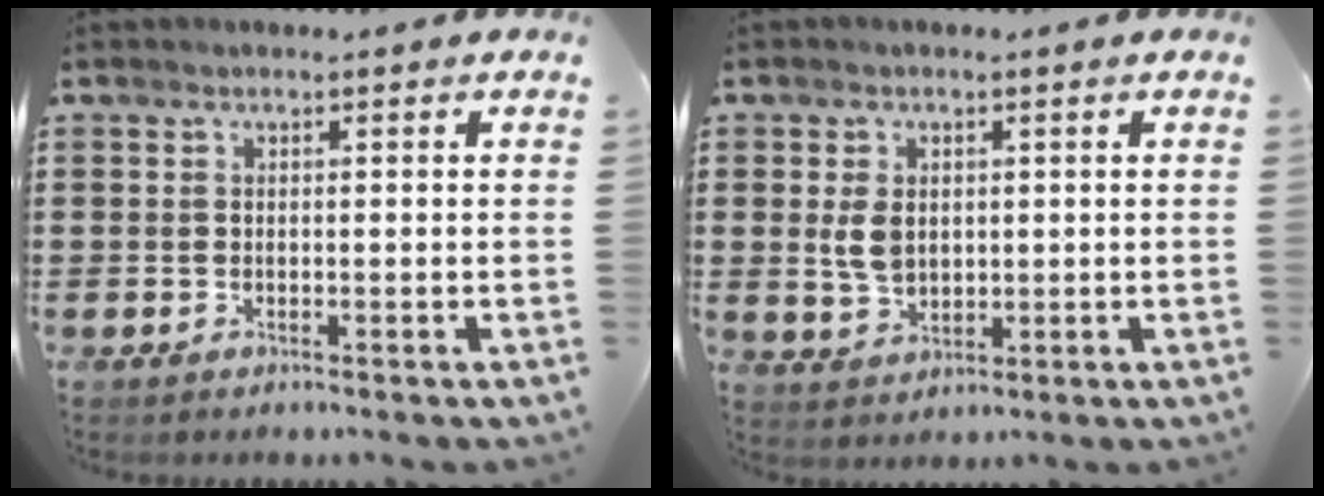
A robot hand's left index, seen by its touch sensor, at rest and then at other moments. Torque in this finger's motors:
{"motor_torque": [0.91, 0.61, 0.56, 0.13]}